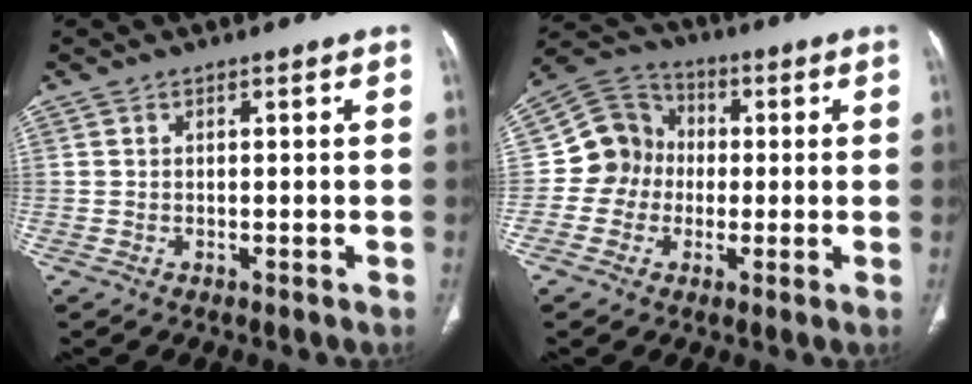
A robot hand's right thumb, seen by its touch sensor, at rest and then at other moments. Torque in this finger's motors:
{"motor_torque": [-0.35, 0.25, 0.02, 0.45, 0.09]}